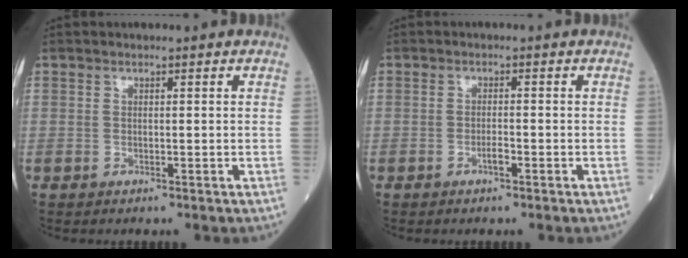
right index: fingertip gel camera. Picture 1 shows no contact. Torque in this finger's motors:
{"motor_torque": [0.22, -0.15, 0.14, 0.02]}